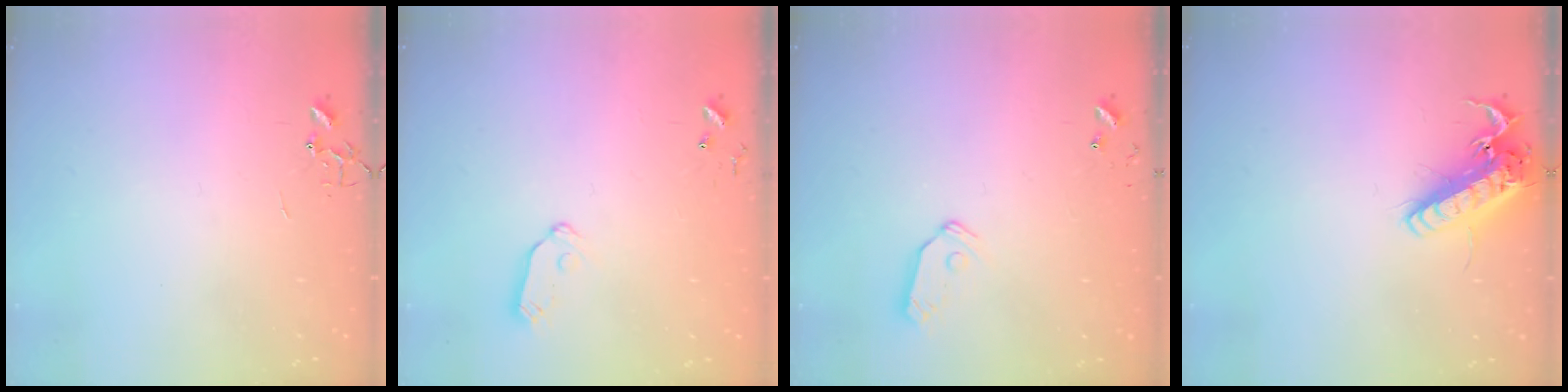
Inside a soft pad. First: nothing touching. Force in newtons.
{"total": 6.8, "press": 6.8, "slide": 0.4}
{"total": 7.2, "press": 7.2, "slide": 0.3}
{"total": 16.4, "press": 16.1, "slide": 3.2}